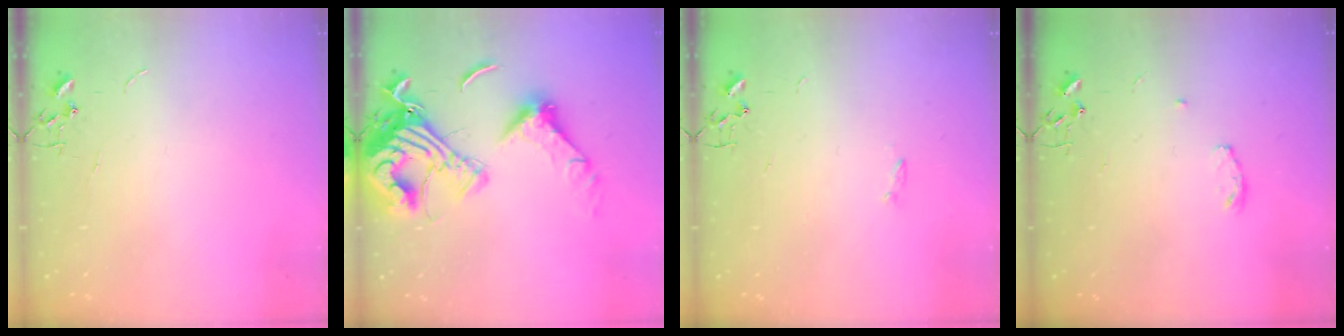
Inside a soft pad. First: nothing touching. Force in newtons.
{"total": 21.7, "press": 21.5, "slide": 2.5}
{"total": 1.2, "press": 1.1, "slide": 0.3}
{"total": 4.0, "press": 4.0, "slide": 0.6}